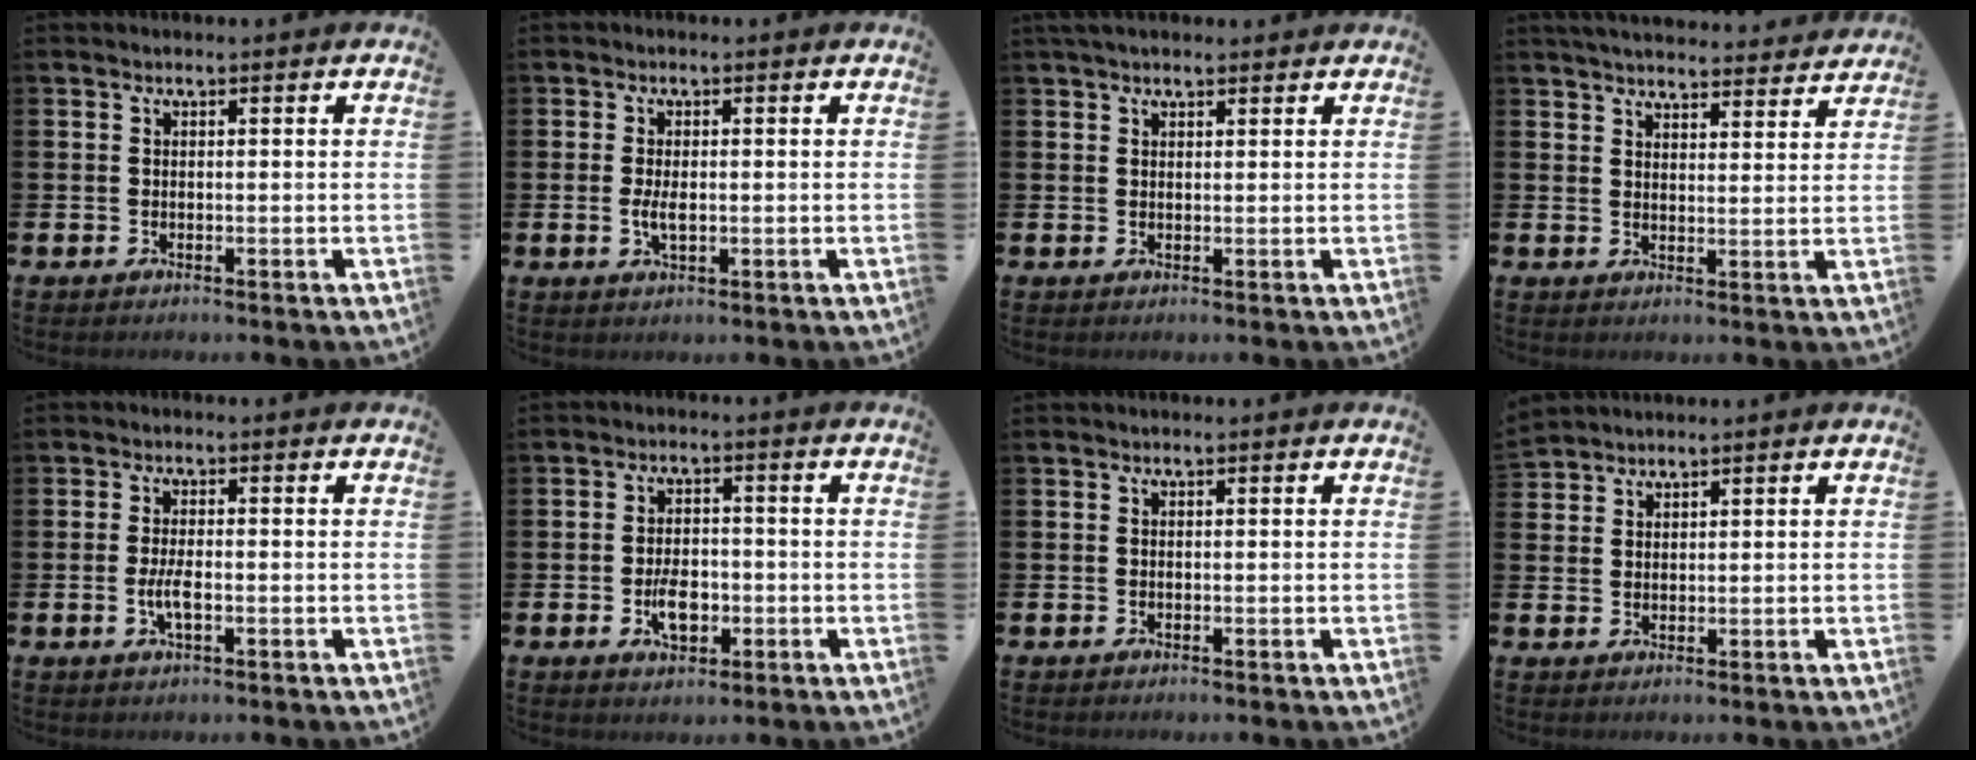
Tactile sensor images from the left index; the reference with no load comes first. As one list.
[{"total": 2.6, "force": [-0.2, 1.2, 2.3], "torque": [-0.044, 0.001, -0.004]}, {"total": 2.0, "force": [1.8, 0.7, 0.7], "torque": [-0.009, 0.004, 0.031]}, {"total": 4.8, "force": [4.8, 0.5, 0.4], "torque": [-0.022, -0.028, 0.086]}, {"total": 2.9, "force": [-0.6, 0.9, 2.6], "torque": [-0.044, 0.001, -0.013]}, {"total": 4.6, "force": [-1.3, 2.8, 3.5], "torque": [-0.053, 0.003, -0.024]}, {"total": 0.0}, {"total": 2.4, "force": [2.4, 0.3, -0.5], "torque": [0.003, -0.006, 0.047]}]